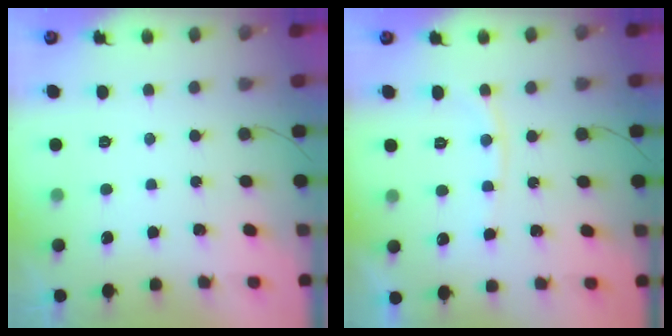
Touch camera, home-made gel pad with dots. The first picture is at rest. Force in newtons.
{"total": 7.7, "press": 7.6, "slide": 1.0}